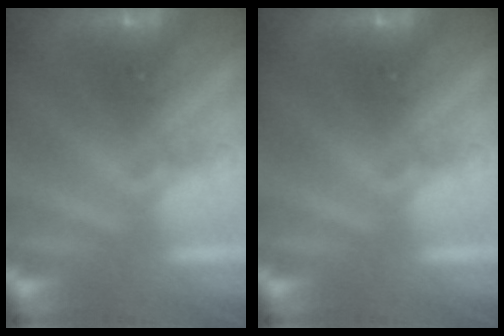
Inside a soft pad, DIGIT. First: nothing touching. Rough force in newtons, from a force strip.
{"total": 0.0}